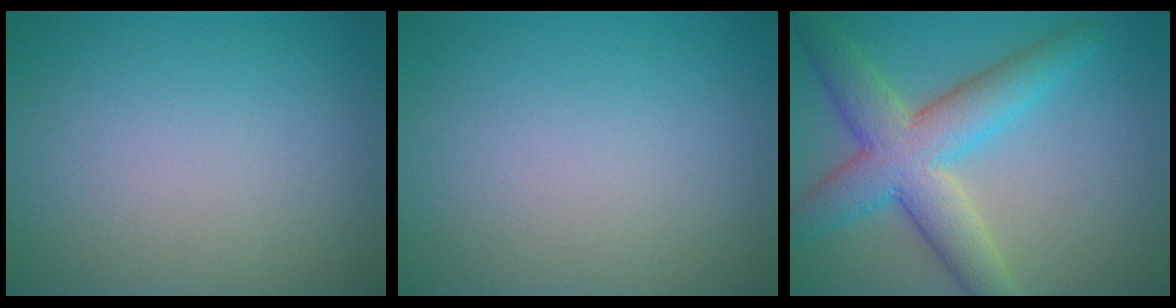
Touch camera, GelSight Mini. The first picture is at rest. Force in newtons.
{"total": 0.0}
{"total": 7.6, "press": 7.6, "slide": 0.2}